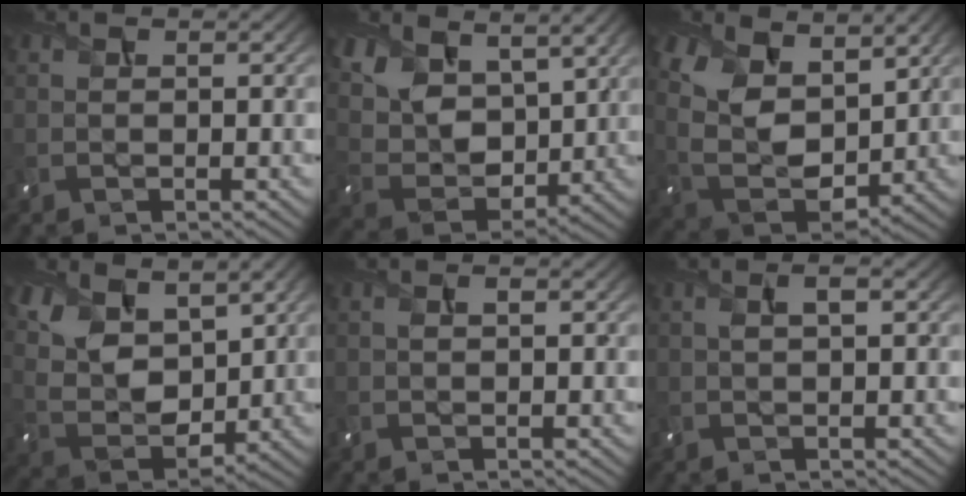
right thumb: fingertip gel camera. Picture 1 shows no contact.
{"total": 11.5, "force": [6.2, 6.7, 7.0], "torque": [-0.193, 0.001, 0.116]}
{"total": 11.6, "force": [5.8, 6.4, 7.8], "torque": [-0.201, 0.000, 0.106]}
{"total": 11.2, "force": [5.0, 6.5, 7.5], "torque": [-0.193, 0.001, 0.094]}
{"total": 0.7, "force": [0.1, 0.2, 0.6], "torque": [-0.014, 0.003, 0.002]}
{"total": 1.6, "force": [0.5, 0.4, 1.5], "torque": [-0.030, 0.005, 0.007]}